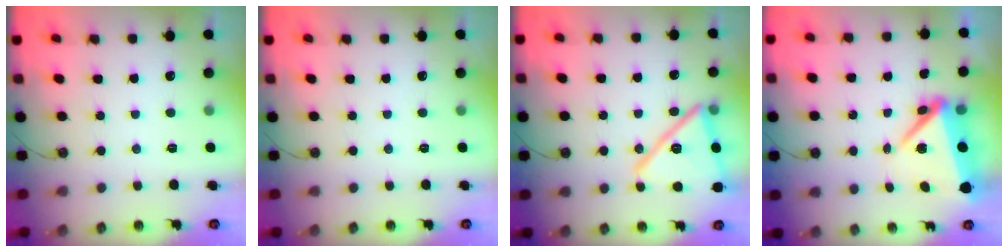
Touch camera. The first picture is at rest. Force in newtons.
{"total": 0.0}
{"total": 20.3, "press": 20.2, "slide": 2.3}
{"total": 9.2, "press": 8.3, "slide": 4.1}